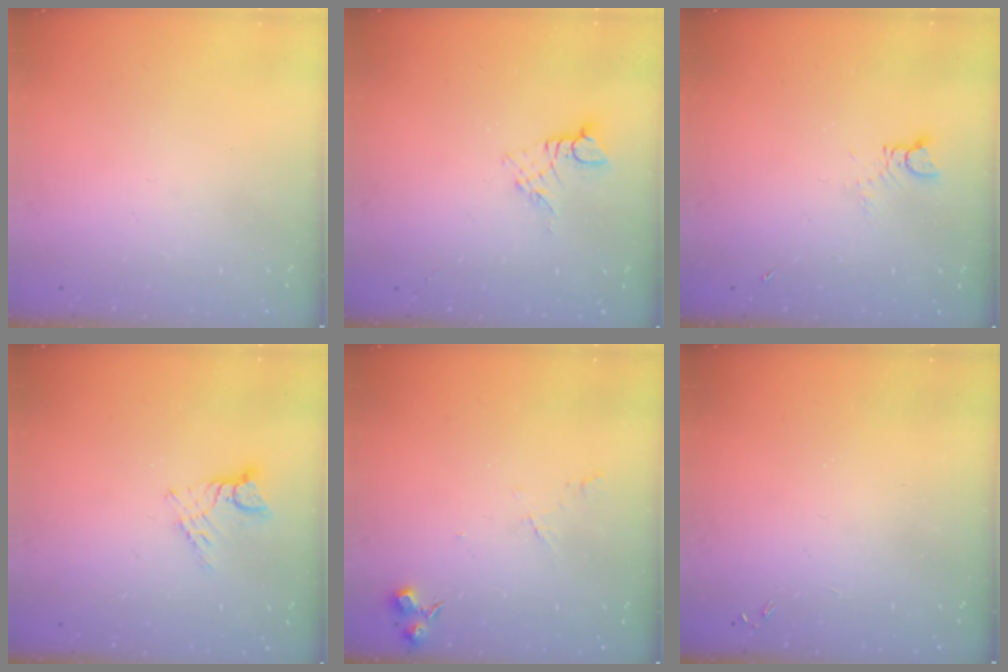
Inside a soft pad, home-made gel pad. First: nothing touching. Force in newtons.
{"total": 2.8, "press": 2.7, "slide": 0.3}
{"total": 1.4, "press": 1.4, "slide": 0.2}
{"total": 5.5, "press": 5.5, "slide": 0.3}
{"total": 5.5, "press": 5.5, "slide": 0.8}
{"total": 0.0}